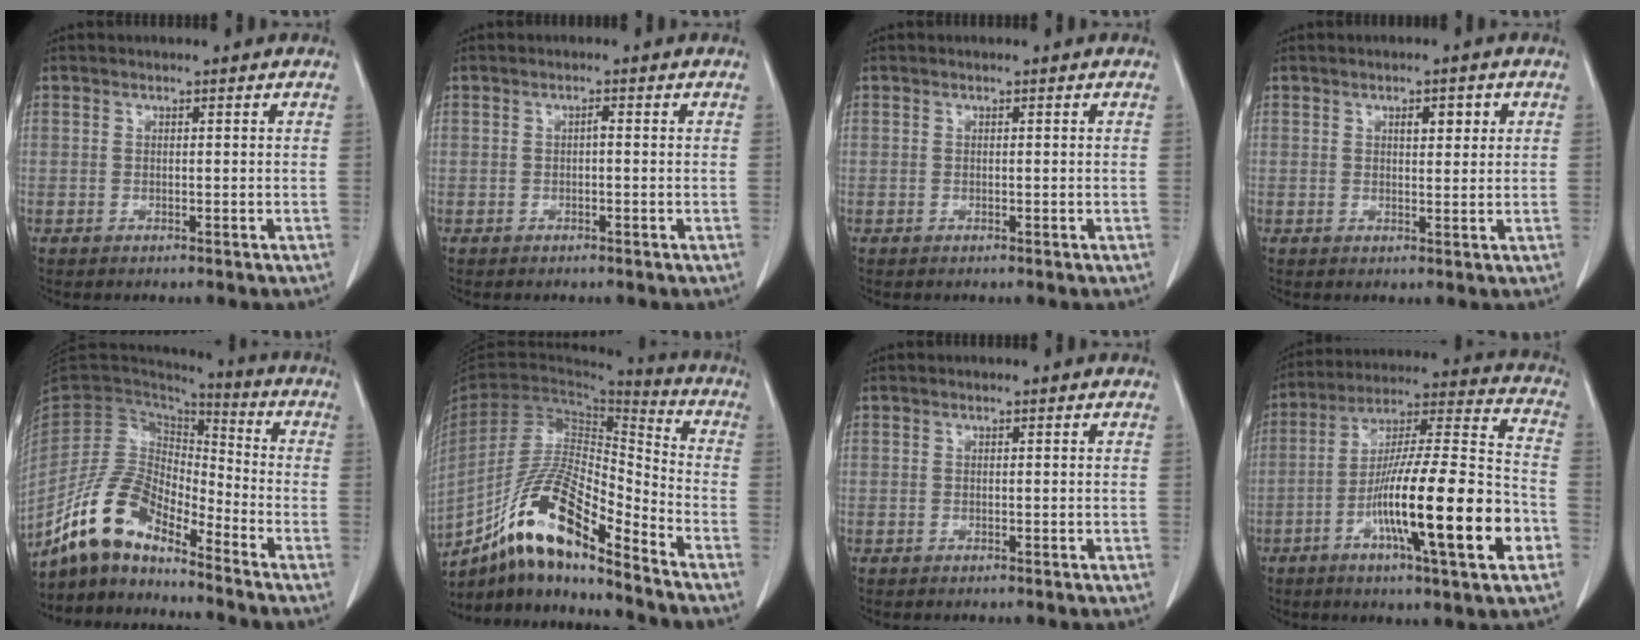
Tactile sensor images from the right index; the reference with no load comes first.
{"total": 0.6, "force": [-0.1, 0.2, 0.6], "torque": [-0.010, 0.003, -0.002]}
{"total": 0.0}
{"total": 3.0, "force": [1.2, 1.0, 2.5], "torque": [-0.037, 0.002, 0.018]}
{"total": 11.7, "force": [-9.6, 3.7, 5.6], "torque": [-0.121, 0.028, -0.184]}
{"total": 17.5, "force": [-12.0, 3.0, 12.4], "torque": [-0.238, -0.002, -0.218]}
{"total": 0.0}
{"total": 21.8, "force": [-7.5, 1.6, 20.5], "torque": [-0.325, -0.010, -0.124]}